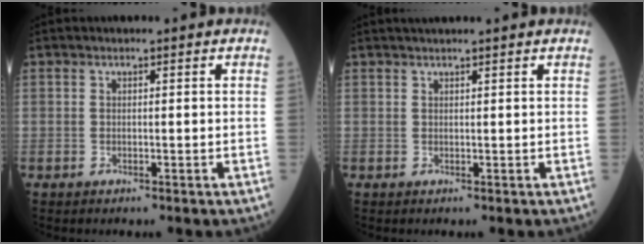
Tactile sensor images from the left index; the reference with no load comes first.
{"total": 2.8, "force": [2.5, -0.4, 1.3], "torque": [-0.012, 0.022, 0.038]}